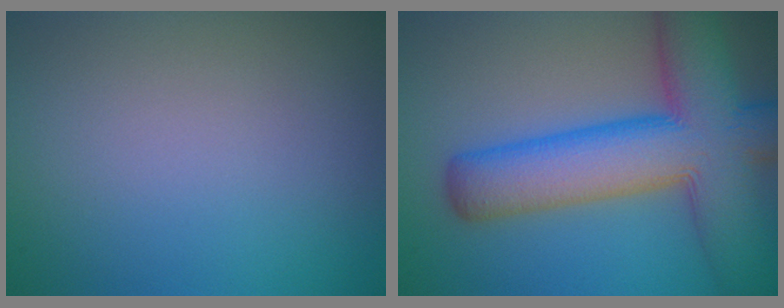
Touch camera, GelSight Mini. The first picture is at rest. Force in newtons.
{"total": 11.8, "press": 11.8, "slide": 0.6}